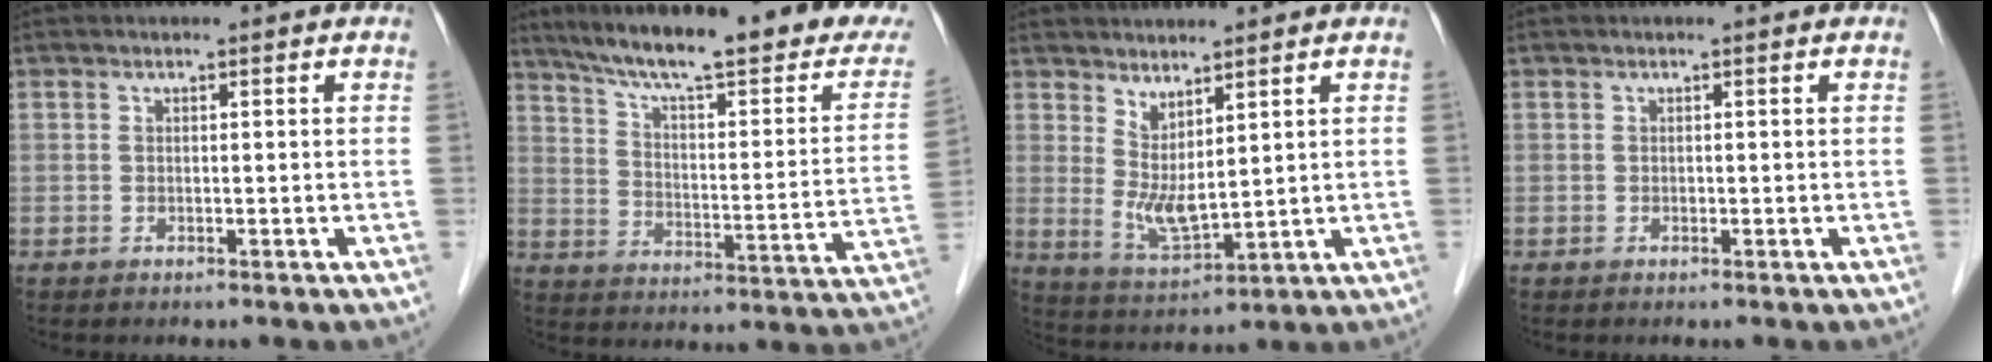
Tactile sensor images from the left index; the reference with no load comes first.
{"total": 27.0, "force": [21.9, 3.8, 15.3], "torque": [-0.229, -0.031, 0.290]}
{"total": 5.3, "force": [2.6, 1.4, 4.4], "torque": [-0.100, -0.017, 0.067]}
{"total": 0.0}